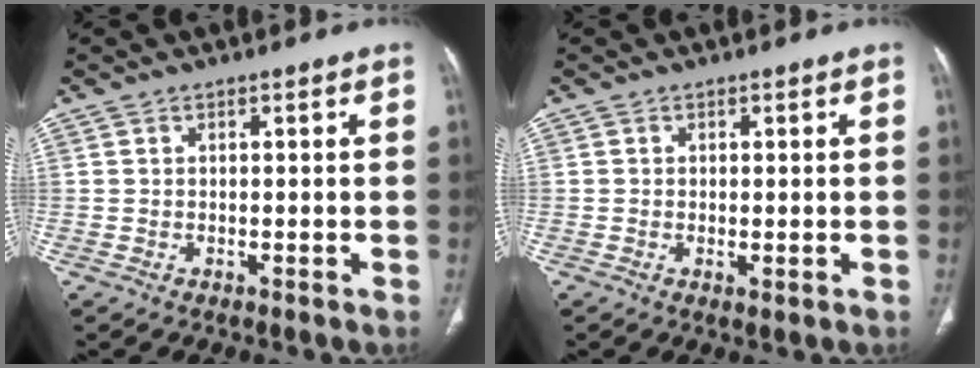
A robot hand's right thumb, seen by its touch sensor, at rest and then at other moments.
{"total": 1.1, "force": [-0.2, 0.4, 1.0], "torque": [-0.022, -0.006, -0.002]}